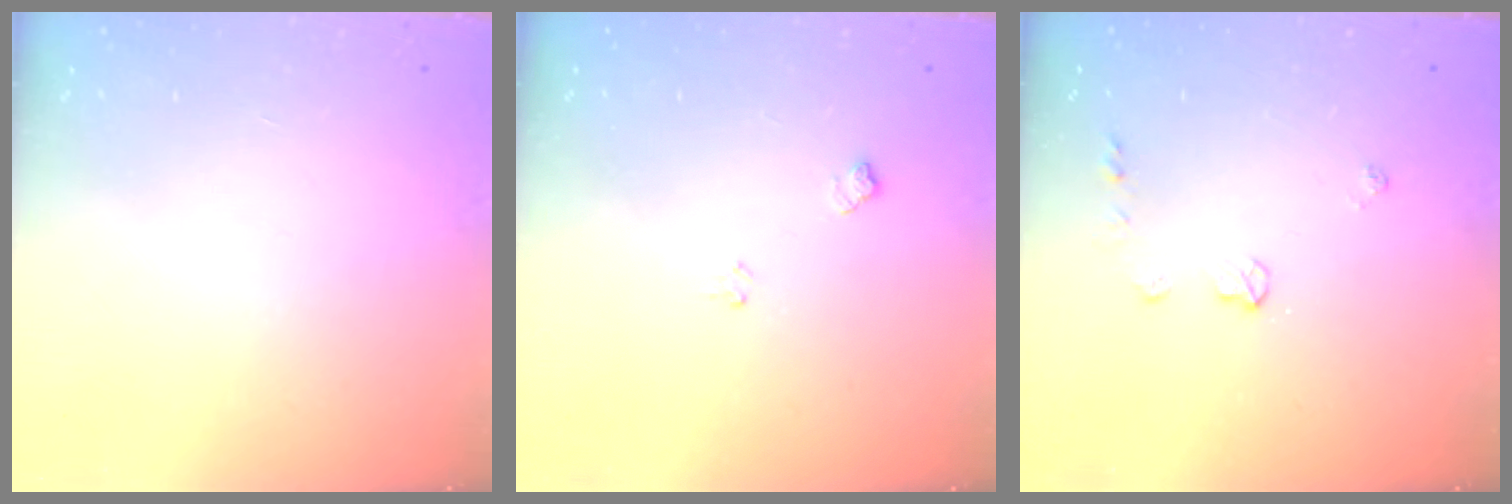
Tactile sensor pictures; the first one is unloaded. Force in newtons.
{"total": 6.1, "press": 6.1, "slide": 0.7}
{"total": 5.9, "press": 5.9, "slide": 0.4}